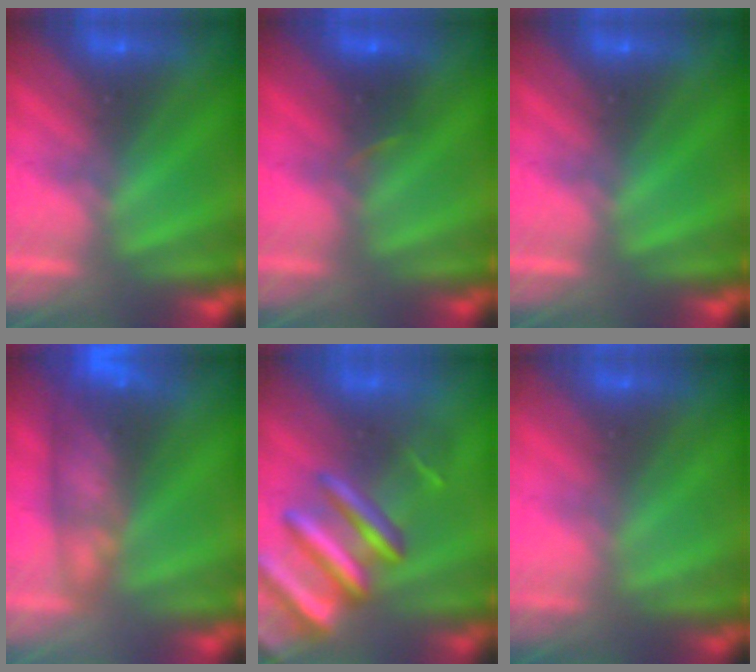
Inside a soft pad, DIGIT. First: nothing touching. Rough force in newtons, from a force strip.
{"total": 2.6}
{"total": 0.0}
{"total": 8.4}
{"total": 9.4}
{"total": 2.4}